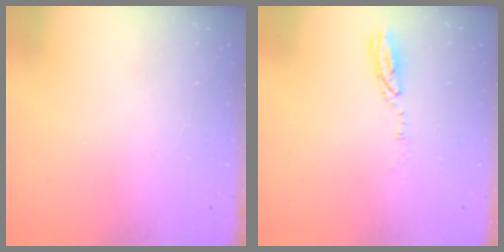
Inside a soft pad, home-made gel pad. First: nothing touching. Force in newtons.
{"total": 3.7, "press": 3.7, "slide": 0.2}